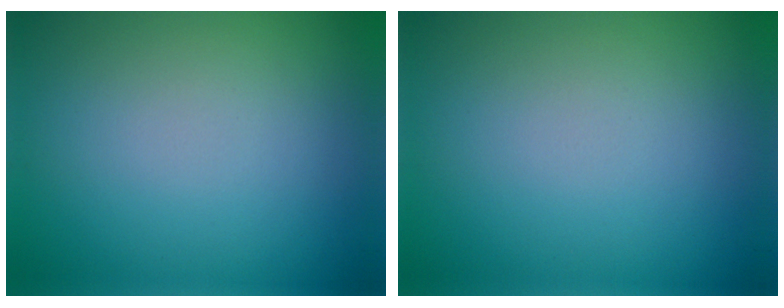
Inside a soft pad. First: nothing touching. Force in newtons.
{"total": 0.0}